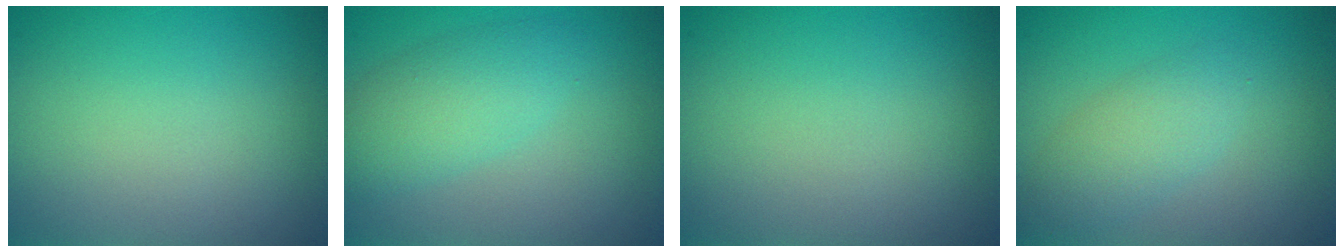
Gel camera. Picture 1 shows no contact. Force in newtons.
{"total": 3.7, "press": 3.7, "slide": 0.2}
{"total": 0.0}
{"total": 2.7, "press": 2.7, "slide": 0.0}